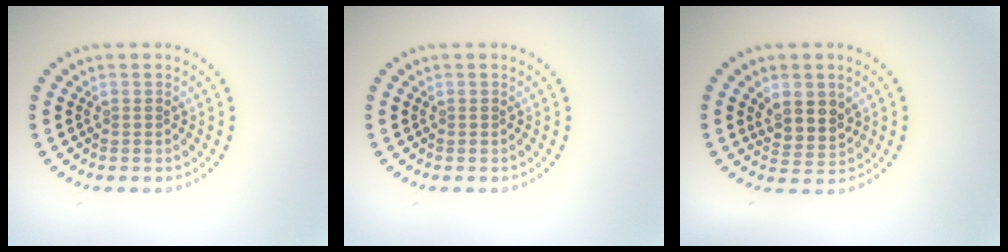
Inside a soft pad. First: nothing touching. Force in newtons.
{"total": 0.0}
{"total": 3.0, "press": 2.7, "slide": 1.3}